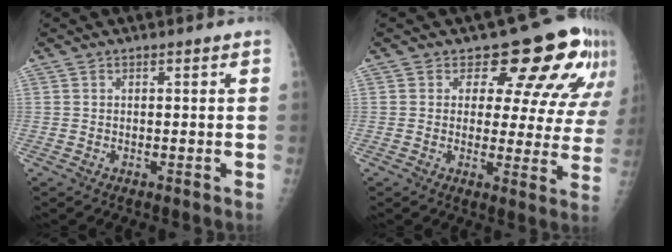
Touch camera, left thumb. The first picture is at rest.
{"total": 15.5, "force": [9.7, 8.4, 8.7], "torque": [-0.043, -0.045, 0.094]}